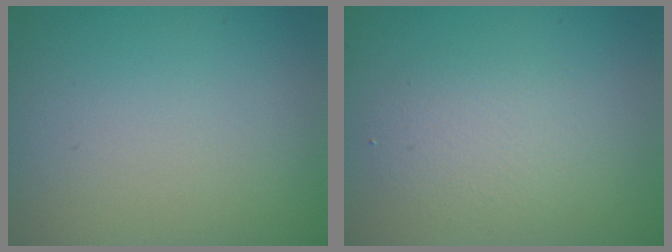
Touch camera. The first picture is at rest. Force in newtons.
{"total": 2.3, "press": 2.3, "slide": 0.1}